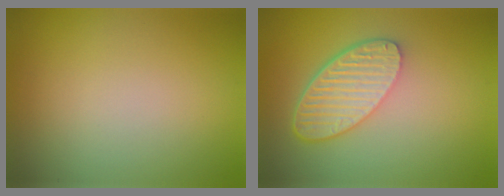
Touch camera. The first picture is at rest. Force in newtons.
{"total": 5.8, "press": 4.3, "slide": 3.9}